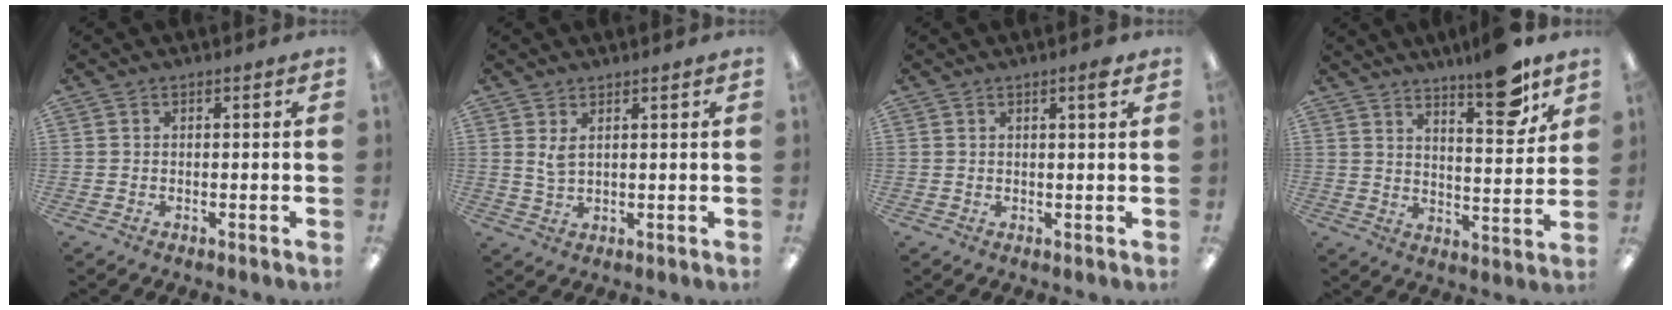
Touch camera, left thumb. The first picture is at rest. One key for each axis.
{"total": 3.1, "fx": 1.8, "fy": 1.4, "fz": 2.1, "tx": -0.039, "ty": -0.001, "tz": 0.030}
{"total": 2.4, "fx": 1.5, "fy": 0.3, "fz": 1.8, "tx": -0.022, "ty": -0.004, "tz": 0.022}
{"total": 13.6, "fx": 10.0, "fy": 3.7, "fz": 8.4, "tx": -0.107, "ty": -0.065, "tz": 0.163}